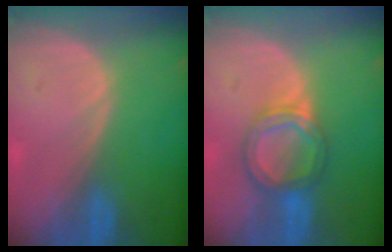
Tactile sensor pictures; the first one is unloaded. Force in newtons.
{"total": 6.1, "press": 5.6, "slide": 2.4}